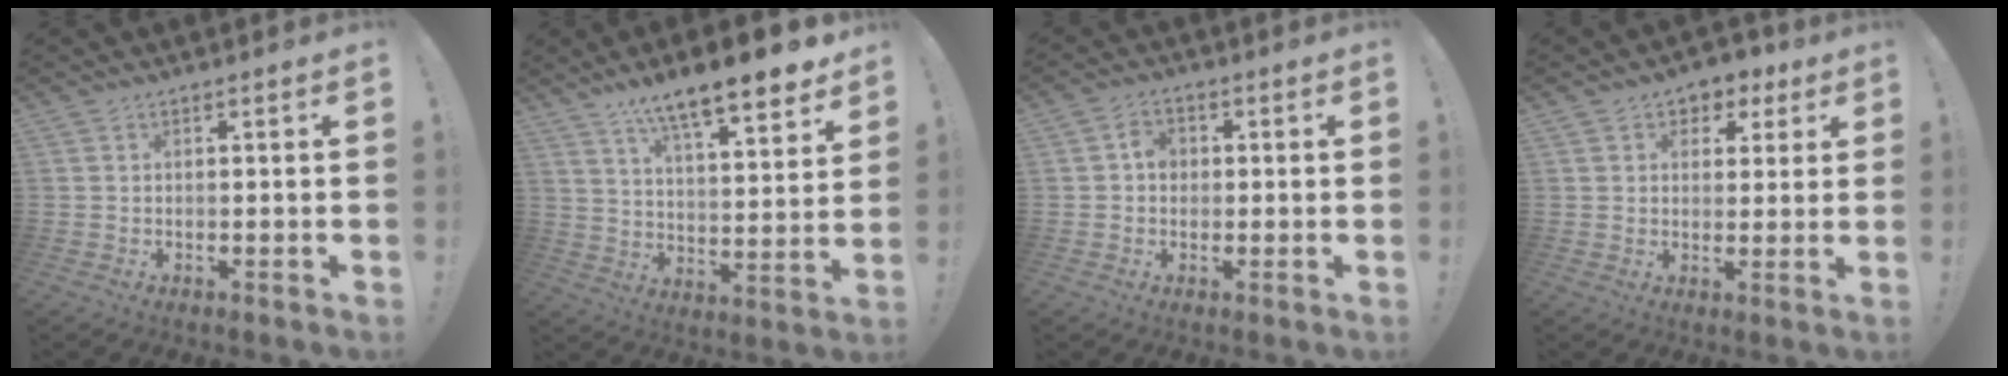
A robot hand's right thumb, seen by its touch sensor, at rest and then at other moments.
{"total": 13.5, "force": [10.3, 2.3, 8.4], "torque": [-0.143, -0.074, 0.168]}
{"total": 4.1, "force": [0.0, 3.4, 2.2], "torque": [-0.030, 0.004, -0.002]}
{"total": 5.1, "force": [2.2, 4.3, 1.4], "torque": [-0.005, -0.012, 0.039]}